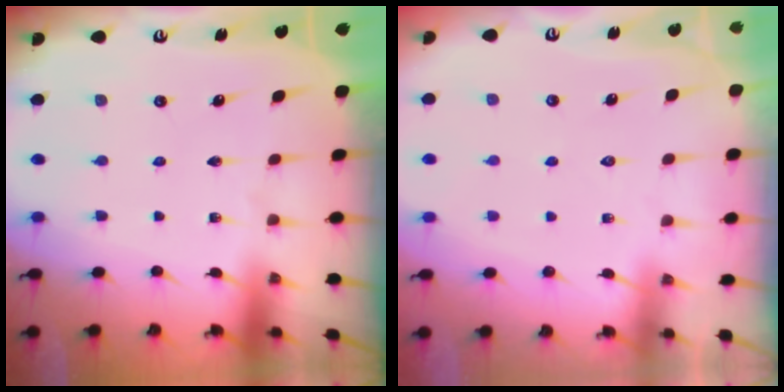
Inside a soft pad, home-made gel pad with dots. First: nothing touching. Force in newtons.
{"total": 2.9, "press": 2.9, "slide": 0.4}